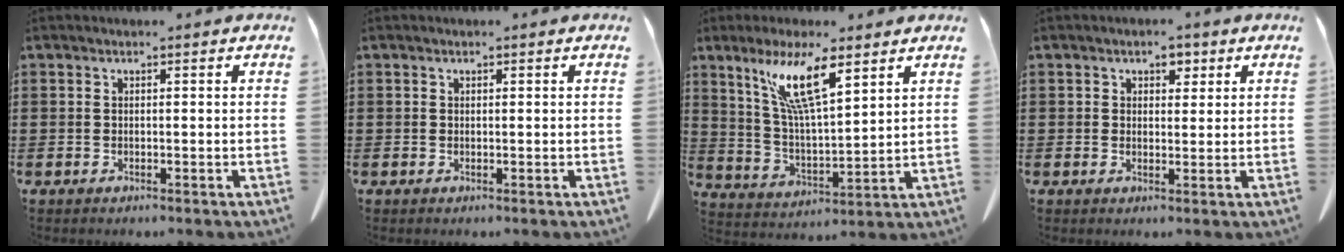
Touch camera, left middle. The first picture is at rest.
{"total": 0.0}
{"total": 10.8, "force": [6.8, 2.3, 8.2], "torque": [-0.173, -0.012, 0.120]}
{"total": 2.5, "force": [1.5, 1.8, 0.9], "torque": [-0.009, 0.003, 0.022]}